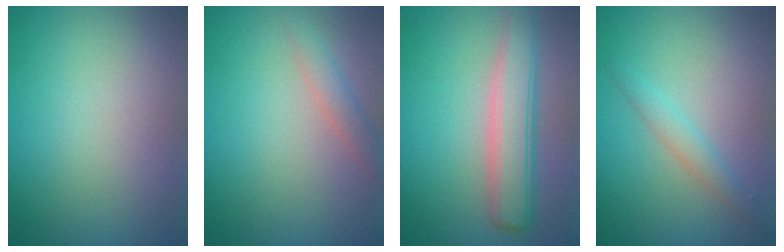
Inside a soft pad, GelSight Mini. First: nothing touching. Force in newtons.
{"total": 1.6, "press": 1.6, "slide": 0.2}
{"total": 4.5, "press": 4.5, "slide": 0.3}
{"total": 1.7, "press": 1.7, "slide": 0.0}